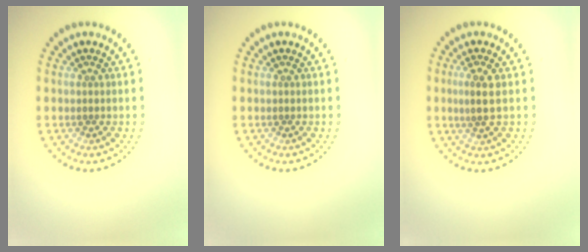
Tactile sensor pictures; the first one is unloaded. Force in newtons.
{"total": 0.0}
{"total": 2.0, "press": 1.8, "slide": 0.9}